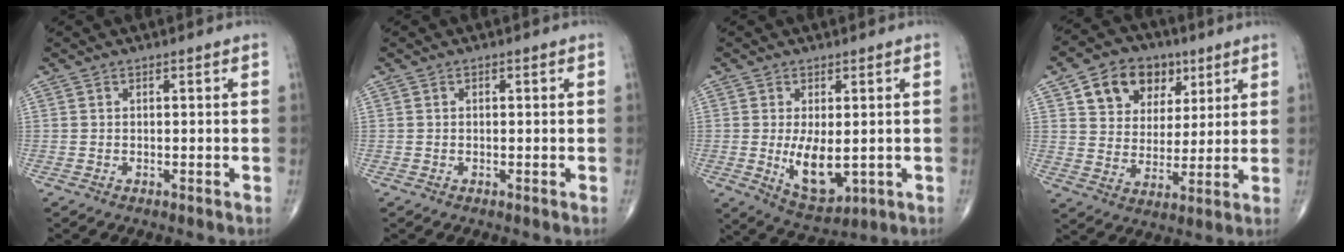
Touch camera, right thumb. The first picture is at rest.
{"total": 0.0}
{"total": 8.5, "force": [-0.7, 4.2, 7.3], "torque": [-0.108, -0.022, 0.004]}
{"total": 13.2, "force": [6.1, 9.9, 6.3], "torque": [-0.064, -0.014, 0.105]}